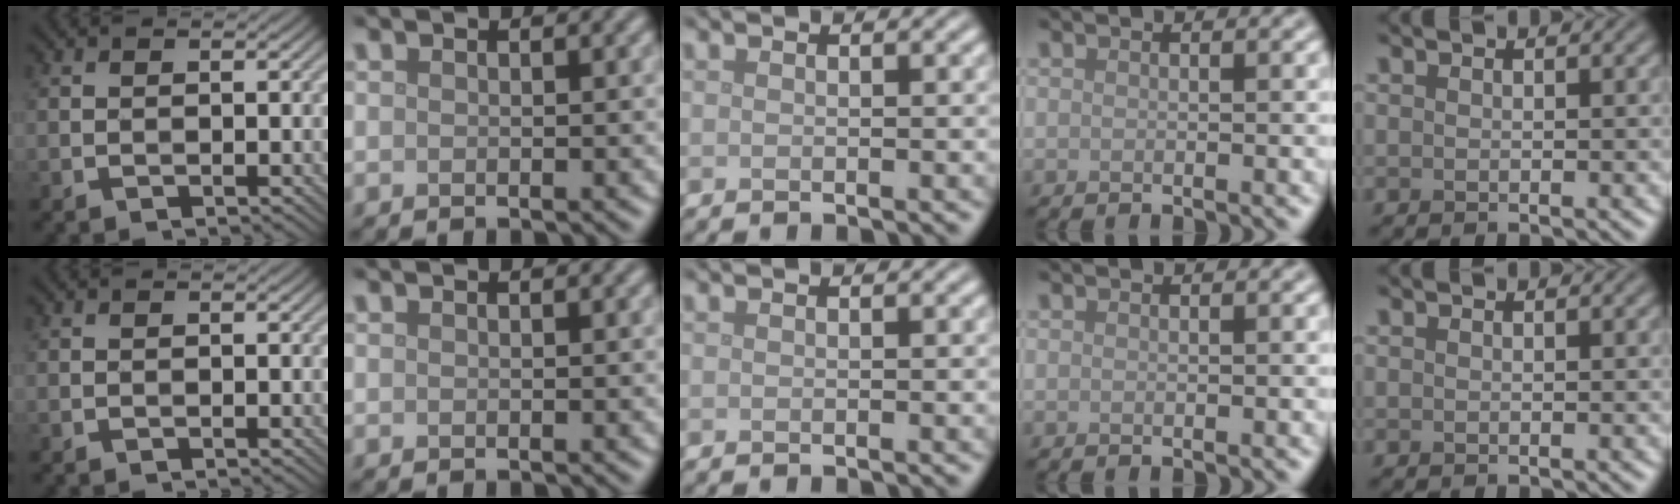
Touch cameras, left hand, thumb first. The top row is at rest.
{}